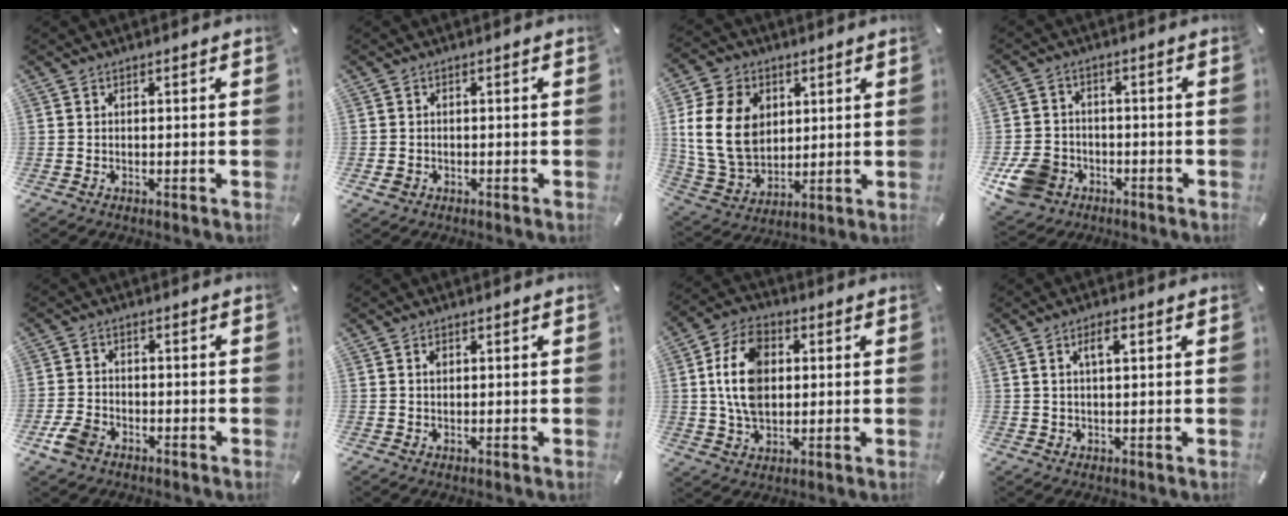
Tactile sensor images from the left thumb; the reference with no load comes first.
{"total": 1.9, "force": [-0.7, 1.6, 0.9], "torque": [-0.016, 0.004, -0.014]}
{"total": 16.4, "force": [3.4, 13.0, 9.4], "torque": [-0.221, -0.002, 0.062]}
{"total": 9.9, "force": [-3.9, 8.2, 3.8], "torque": [-0.087, 0.031, -0.069]}
{"total": 5.5, "force": [-3.1, 3.7, 2.5], "torque": [-0.063, 0.012, -0.061]}
{"total": 1.2, "force": [0.4, 0.9, 0.7], "torque": [-0.016, 0.004, 0.007]}
{"total": 12.6, "force": [1.5, 8.9, 8.8], "torque": [-0.186, 0.009, 0.026]}
{"total": 3.8, "force": [1.4, 1.4, 3.2], "torque": [-0.061, 0.005, 0.020]}